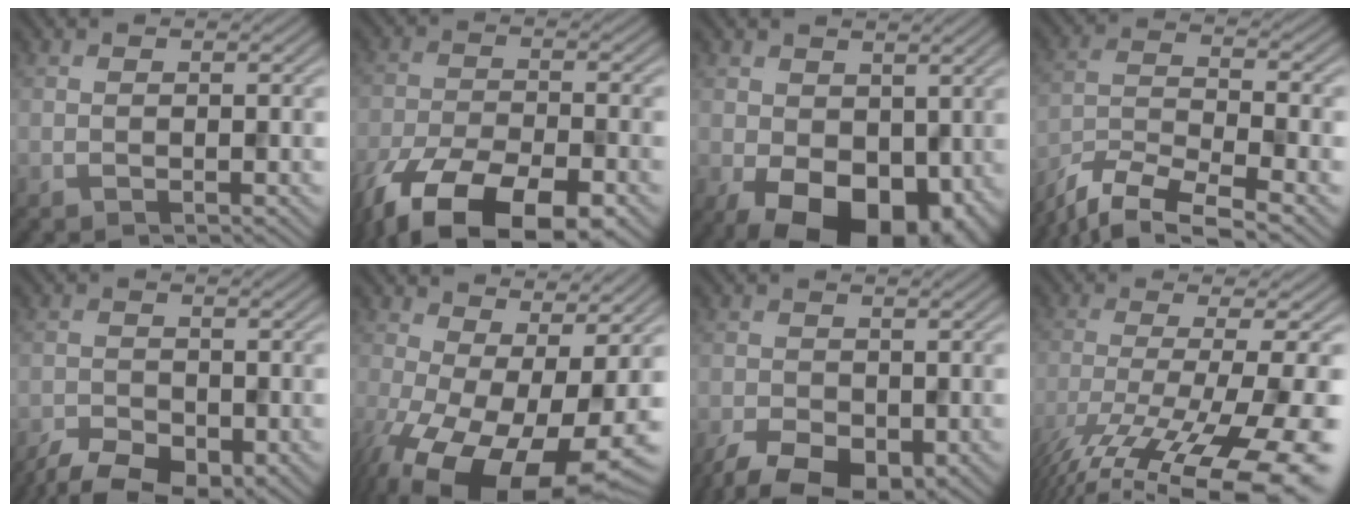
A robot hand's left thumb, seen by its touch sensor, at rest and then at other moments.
{"total": 15.2, "force": [-10.4, 6.1, 9.3], "torque": [-0.193, -0.050, -0.160]}
{"total": 11.8, "force": [-2.3, 7.8, 8.6], "torque": [-0.151, -0.030, -0.023]}
{"total": 9.7, "force": [-7.8, 2.3, 5.4], "torque": [-0.118, -0.012, -0.151]}
{"total": 7.6, "force": [-5.3, 3.4, 4.3], "torque": [-0.076, -0.022, -0.085]}
{"total": 16.6, "force": [-4.2, 8.3, 13.7], "torque": [-0.258, -0.046, -0.042]}
{"total": 7.3, "force": [-4.1, 3.9, 4.7], "torque": [-0.095, -0.021, -0.067]}
{"total": 17.1, "force": [-10.6, 3.7, 12.8], "torque": [-0.234, -0.036, -0.155]}